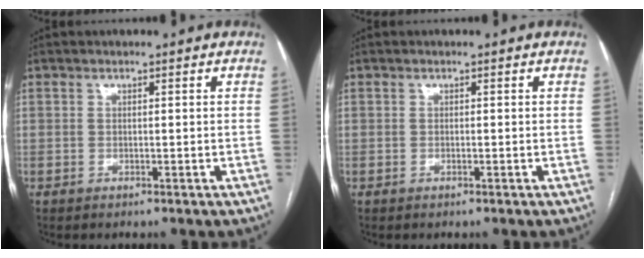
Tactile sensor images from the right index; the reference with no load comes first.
{"total": 0.0}